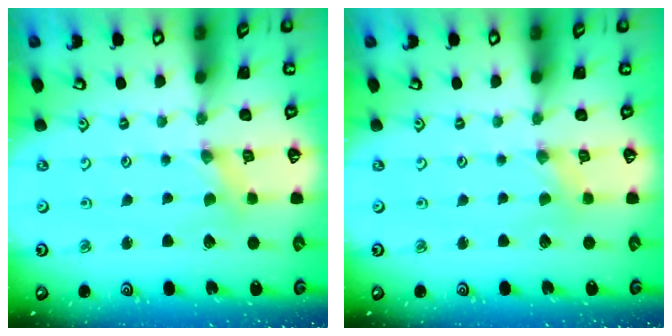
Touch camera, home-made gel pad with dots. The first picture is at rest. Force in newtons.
{"total": 0.0}